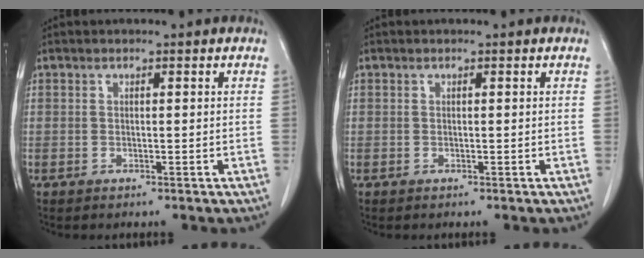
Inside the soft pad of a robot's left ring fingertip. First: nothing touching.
{"total": 0.0}